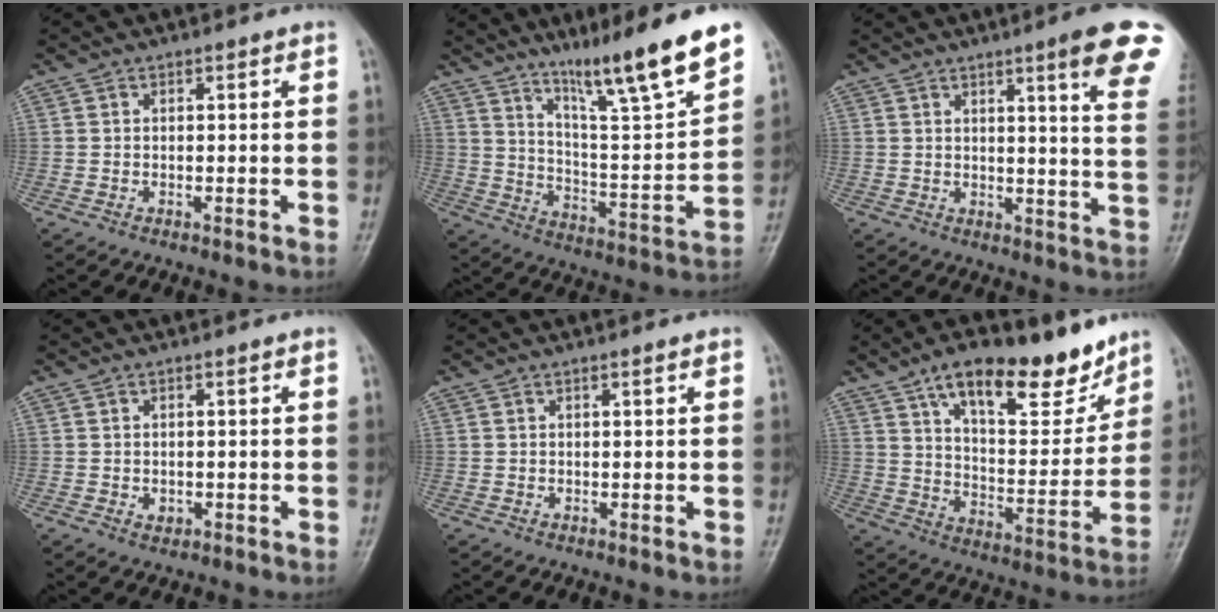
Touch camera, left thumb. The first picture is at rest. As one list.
[{"total": 18.3, "force": [13.0, 1.5, 12.8], "torque": [-0.178, -0.077, 0.217]}, {"total": 13.7, "force": [8.1, 1.1, 11.1], "torque": [-0.121, -0.037, 0.084]}, {"total": 1.5, "force": [-0.3, 1.2, 0.9], "torque": [-0.008, 0.000, -0.002]}, {"total": 0.7, "force": [0.4, -0.1, 0.6], "torque": [-0.011, 0.000, 0.005]}, {"total": 19.5, "force": [13.2, 7.8, 12.1], "torque": [-0.139, -0.067, 0.214]}]